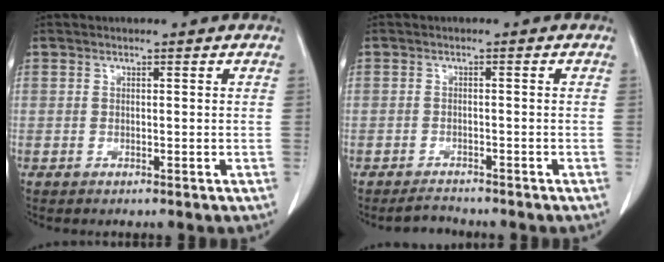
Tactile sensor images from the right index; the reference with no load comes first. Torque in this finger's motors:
{"motor_torque": [-0.10, -0.05, -0.16, -0.08]}